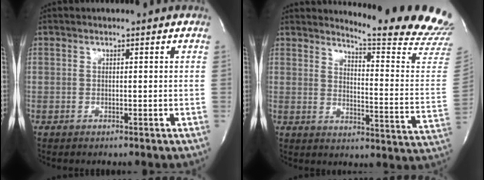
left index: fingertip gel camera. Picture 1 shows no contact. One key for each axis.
{"total": 18.2, "fx": 17.6, "fy": -1.4, "fz": 4.4, "tx": -0.069, "ty": -0.158, "tz": 0.197}